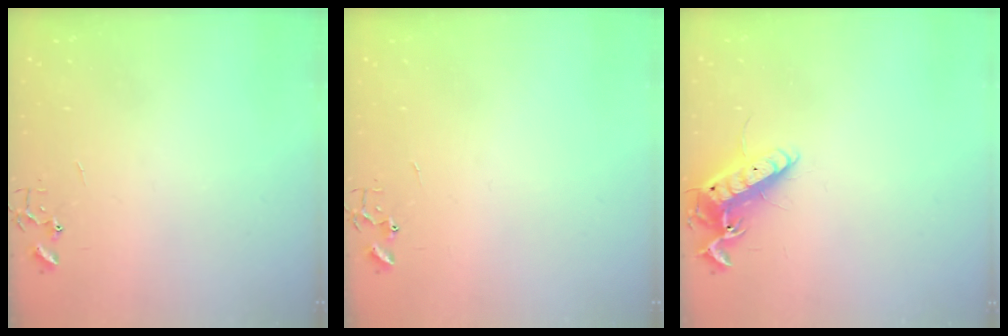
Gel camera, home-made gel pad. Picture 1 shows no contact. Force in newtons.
{"total": 0.0}
{"total": 13.2, "press": 13.1, "slide": 1.2}